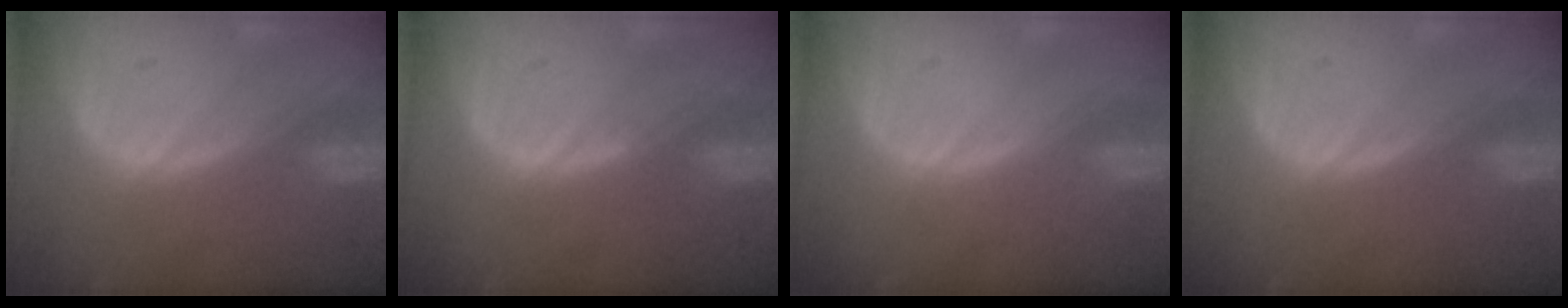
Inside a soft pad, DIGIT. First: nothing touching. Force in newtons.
{"total": 0.5, "press": 0.5, "slide": 0.1}
{"total": 0.0}
{"total": 0.0}